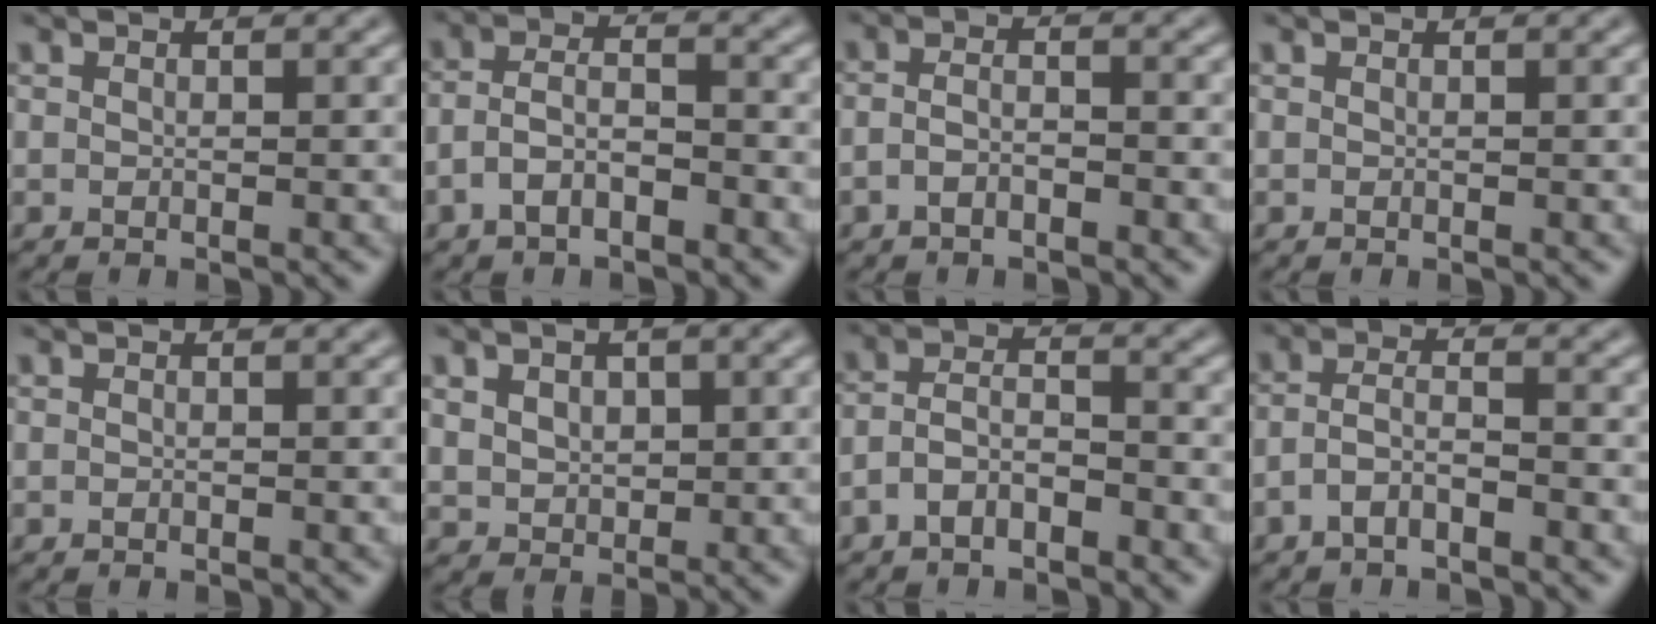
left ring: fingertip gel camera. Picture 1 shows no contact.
{"total": 3.7, "force": [-2.0, 1.7, 2.6], "torque": [-0.050, 0.008, -0.043]}
{"total": 2.2, "force": [-1.2, 0.9, 1.6], "torque": [-0.034, 0.002, -0.026]}
{"total": 0.0}
{"total": 0.0}
{"total": 3.0, "force": [0.9, 2.2, 1.9], "torque": [-0.035, 0.006, 0.013]}
{"total": 3.3, "force": [-2.0, 1.5, 2.2], "torque": [-0.043, 0.009, -0.045]}
{"total": 2.8, "force": [-1.7, 0.9, 2.0], "torque": [-0.042, 0.009, -0.041]}